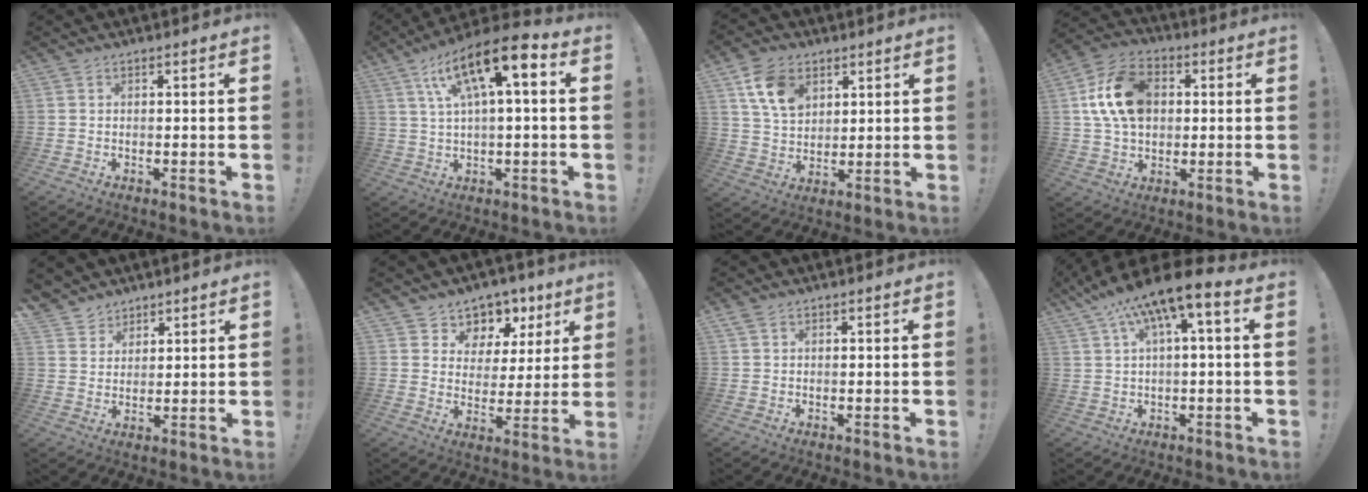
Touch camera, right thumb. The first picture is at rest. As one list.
[{"total": 14.2, "force": [5.1, 3.6, 12.7], "torque": [-0.212, -0.018, 0.079]}, {"total": 12.1, "force": [6.1, 8.2, 6.5], "torque": [-0.104, -0.017, 0.120]}, {"total": 17.0, "force": [3.3, 12.3, 11.2], "torque": [-0.182, -0.001, 0.064]}, {"total": 5.6, "force": [4.2, 3.7, 0.4], "torque": [-0.004, -0.036, 0.084]}, {"total": 7.5, "force": [4.6, 5.7, 1.4], "torque": [-0.009, -0.046, 0.086]}, {"total": 1.2, "force": [0.8, 0.6, 0.7], "torque": [-0.016, 0.002, 0.015]}, {"total": 10.9, "force": [3.7, 2.4, 9.9], "torque": [-0.158, -0.019, 0.060]}]